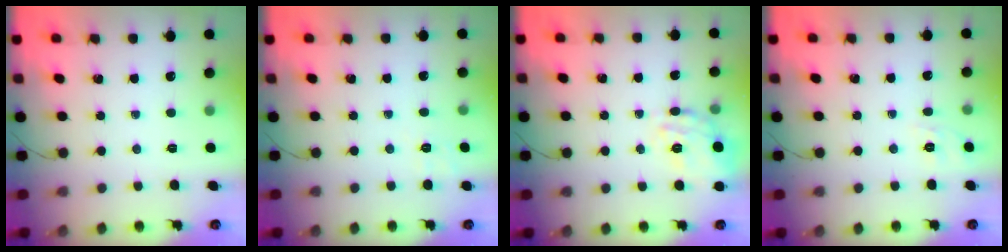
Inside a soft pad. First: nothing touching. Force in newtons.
{"total": 2.8, "press": 2.3, "slide": 1.7}
{"total": 11.1, "press": 11.1, "slide": 0.6}
{"total": 1.7, "press": 0.0, "slide": 1.7}